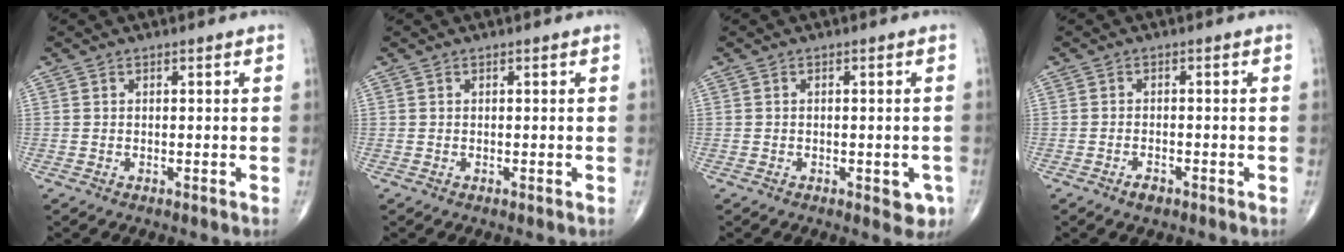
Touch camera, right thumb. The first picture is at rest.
{"total": 0.0}
{"total": 3.7, "force": [-1.5, 1.8, 2.9], "torque": [-0.015, 0.001, -0.015]}
{"total": 2.0, "force": [-1.4, 0.9, 1.2], "torque": [-0.022, 0.006, -0.025]}